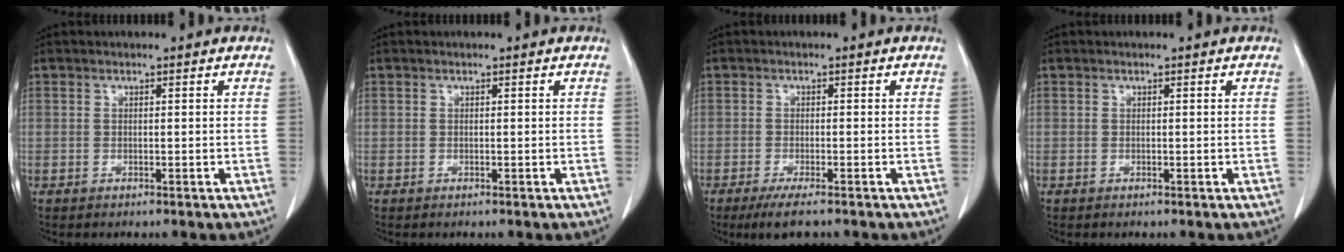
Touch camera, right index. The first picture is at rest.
{"total": 0.0}
{"total": 4.4, "force": [-3.2, 0.4, 3.0], "torque": [-0.050, -0.012, -0.051]}
{"total": 0.0}